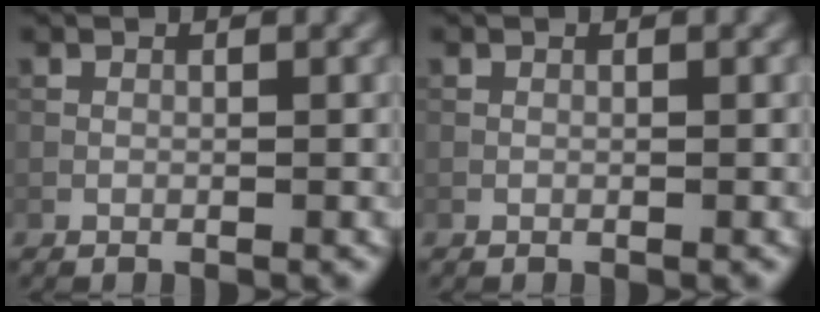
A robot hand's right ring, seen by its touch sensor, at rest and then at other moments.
{"total": 0.0}